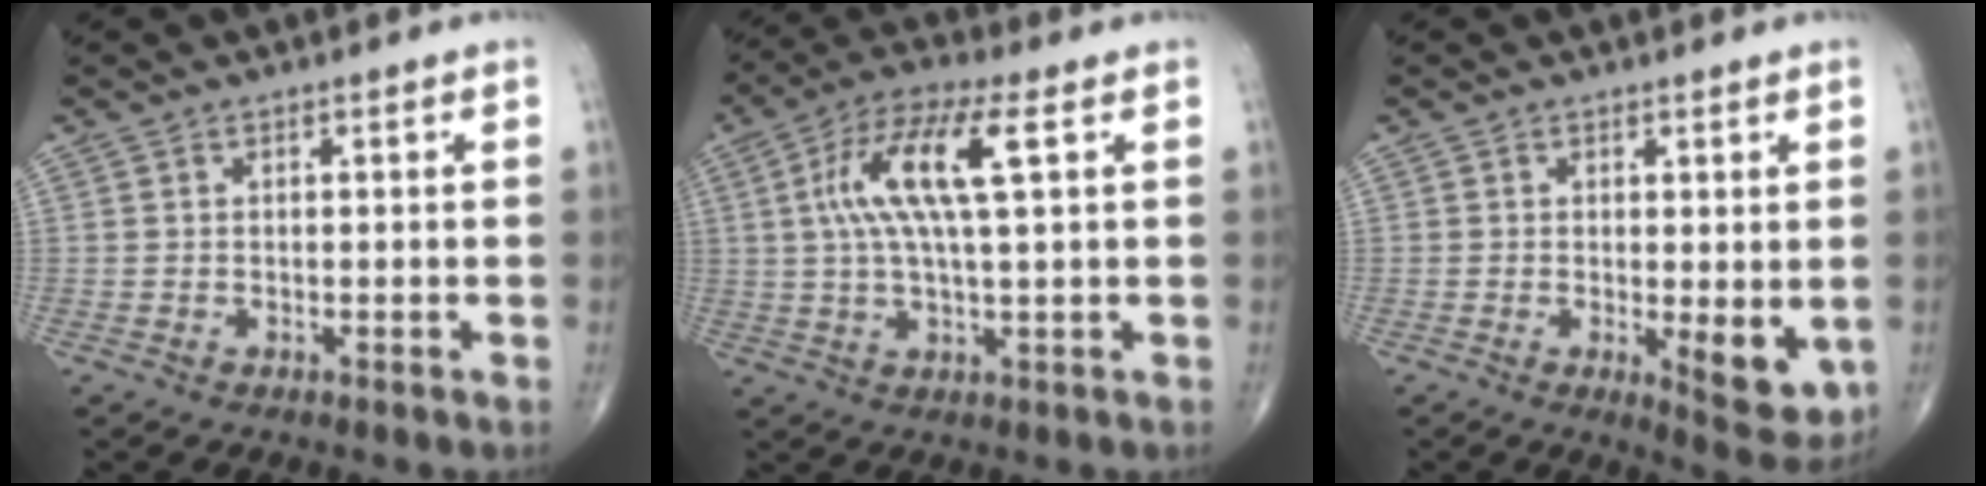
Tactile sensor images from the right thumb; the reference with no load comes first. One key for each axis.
{"total": 12.9, "fx": 3.1, "fy": 3.2, "fz": 12.1, "tx": -0.256, "ty": 0.017, "tz": 0.053}
{"total": 6.9, "fx": -0.8, "fy": 2.6, "fz": 6.3, "tx": -0.076, "ty": -0.020, "tz": -0.004}